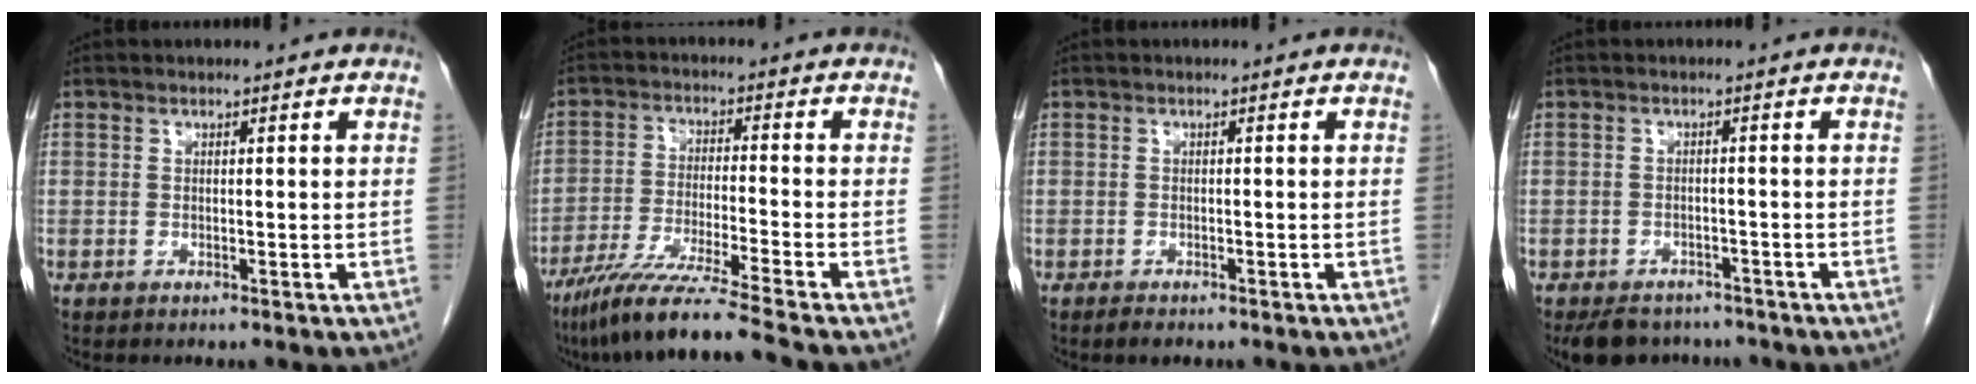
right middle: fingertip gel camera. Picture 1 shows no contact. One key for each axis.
{"total": 11.4, "fx": -9.3, "fy": -2.0, "fz": 6.3, "tx": -0.102, "ty": -0.040, "tz": -0.161}
{"total": 1.2, "fx": -1.0, "fy": 0.5, "fz": 0.6, "tx": -0.018, "ty": -0.004, "tz": -0.013}
{"total": 6.9, "fx": -5.9, "fy": 3.1, "fz": 1.6, "tx": -0.020, "ty": -0.008, "tz": -0.081}